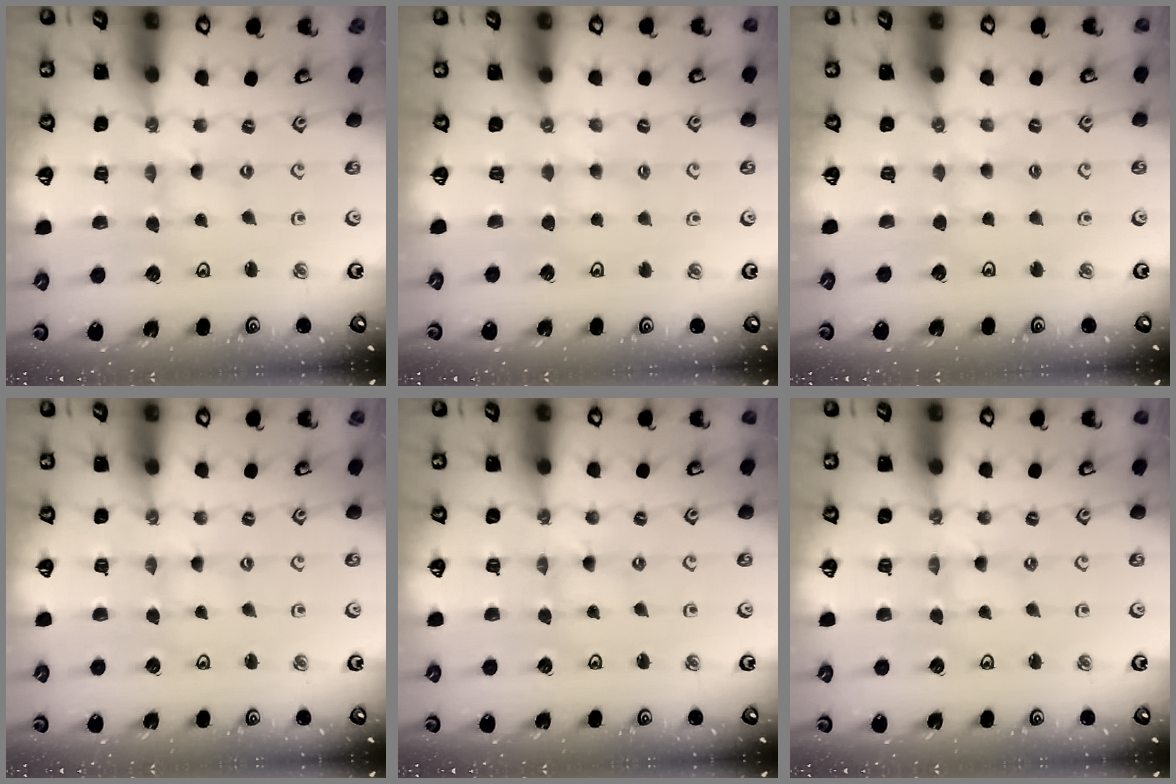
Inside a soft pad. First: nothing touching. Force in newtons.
{"total": 3.0, "press": 2.9, "slide": 0.4}
{"total": 3.1, "press": 3.1, "slide": 0.6}
{"total": 0.0}
{"total": 0.0}
{"total": 0.0}